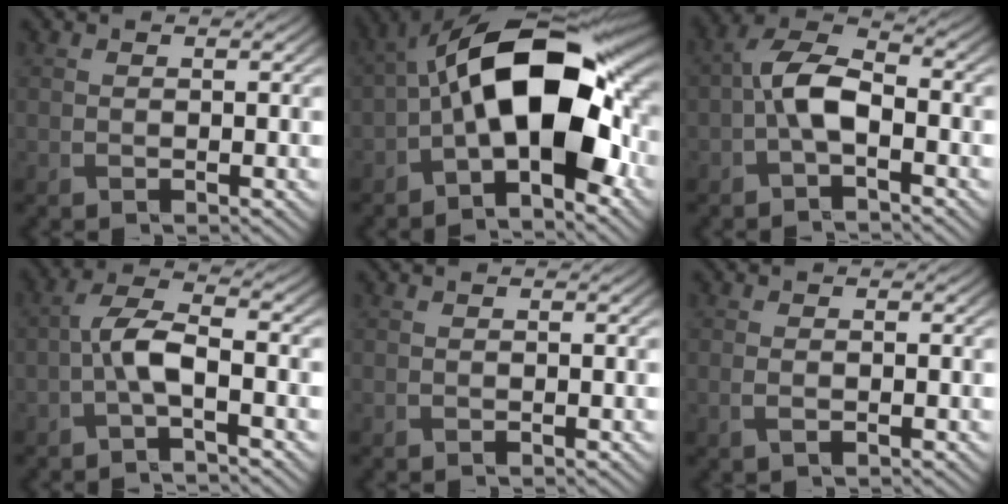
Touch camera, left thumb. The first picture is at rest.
{"total": 16.6, "force": [-1.6, 8.0, 14.5], "torque": [-0.233, 0.024, -0.044]}
{"total": 5.9, "force": [-1.6, 2.8, 5.0], "torque": [-0.098, 0.018, -0.044]}
{"total": 4.9, "force": [-1.6, 1.4, 4.4], "torque": [-0.094, 0.013, -0.043]}
{"total": 0.0}
{"total": 1.1, "force": [-0.3, 0.5, 0.9], "torque": [-0.022, -0.003, -0.004]}